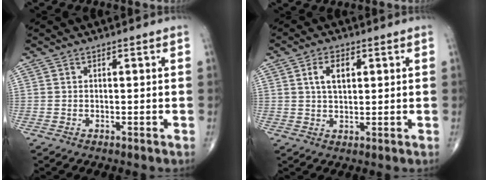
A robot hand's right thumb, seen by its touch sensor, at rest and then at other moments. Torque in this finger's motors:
{"motor_torque": [-0.63, 0.62, 0.43, 0.42, 0.18]}